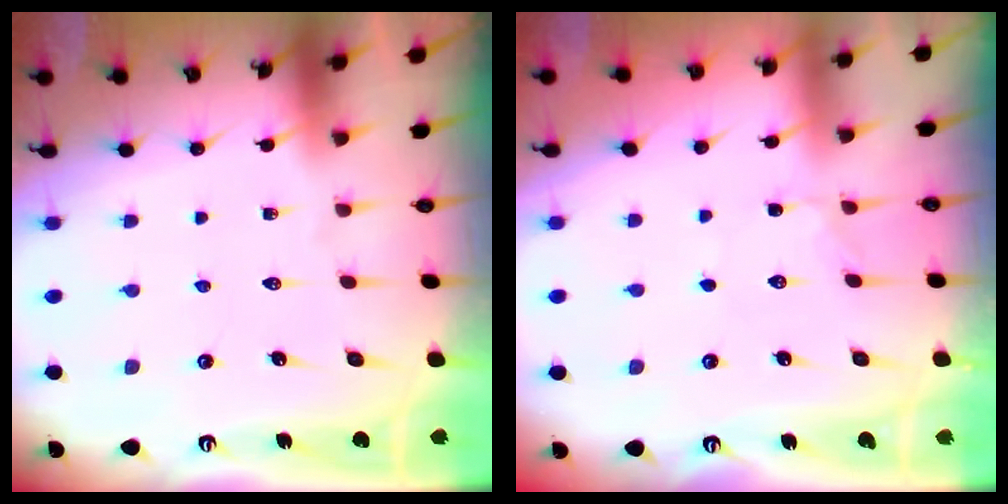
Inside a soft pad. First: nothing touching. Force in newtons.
{"total": 1.8, "press": 1.8, "slide": 0.4}